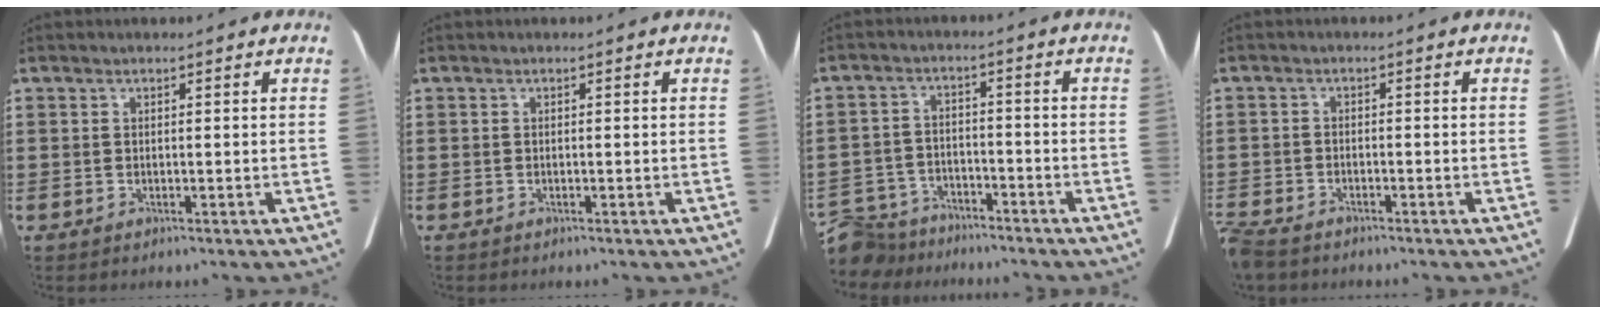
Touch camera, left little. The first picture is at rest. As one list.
[{"total": 0.0}, {"total": 5.1, "force": [-4.9, 1.4, 0.7], "torque": [-0.030, 0.009, -0.104]}, {"total": 2.0, "force": [-2.0, 0.3, 0.4], "torque": [-0.024, -0.003, -0.046]}]